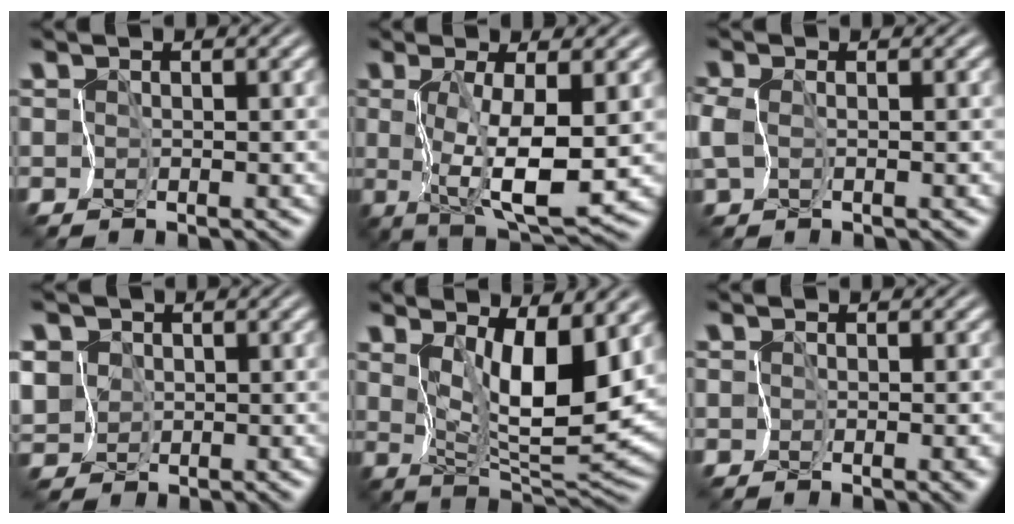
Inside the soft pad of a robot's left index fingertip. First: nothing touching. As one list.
[{"total": 5.8, "force": [0.1, 1.2, 5.7], "torque": [-0.115, -0.010, 0.008]}, {"total": 2.4, "force": [-0.4, 1.4, 1.9], "torque": [-0.053, -0.005, -0.008]}, {"total": 6.6, "force": [1.6, 5.9, 2.6], "torque": [-0.073, 0.017, 0.002]}, {"total": 7.0, "force": [2.7, 2.0, 6.1], "torque": [-0.113, -0.023, 0.053]}, {"total": 2.2, "force": [-1.1, 1.2, 1.5], "torque": [-0.001, -0.006, -0.009]}]